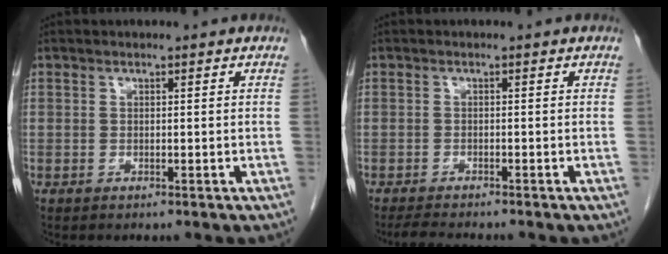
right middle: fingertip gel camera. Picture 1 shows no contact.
{"total": 3.7, "force": [-3.4, -0.1, 1.4], "torque": [-0.027, -0.017, -0.055]}